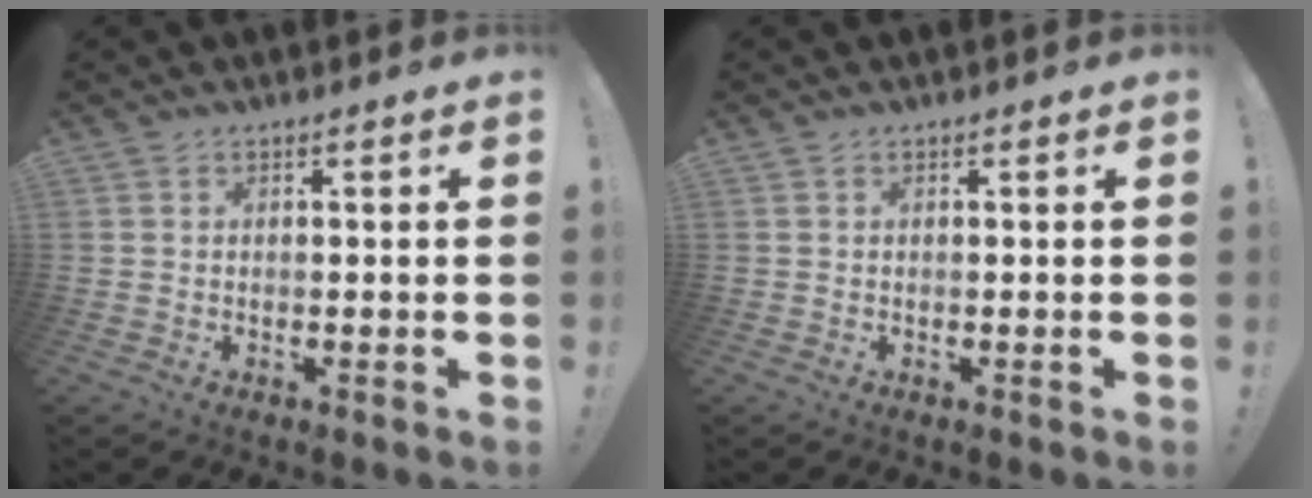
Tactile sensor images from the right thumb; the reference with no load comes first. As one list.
[{"total": 0.0}]